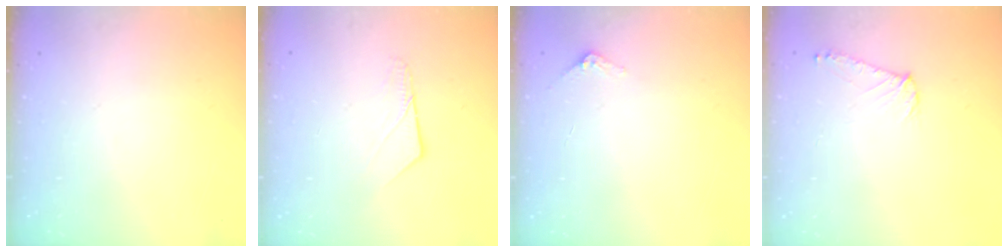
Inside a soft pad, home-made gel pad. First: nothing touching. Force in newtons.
{"total": 6.6, "press": 6.5, "slide": 0.5}
{"total": 2.9, "press": 2.9, "slide": 0.2}
{"total": 7.3, "press": 7.2, "slide": 0.7}